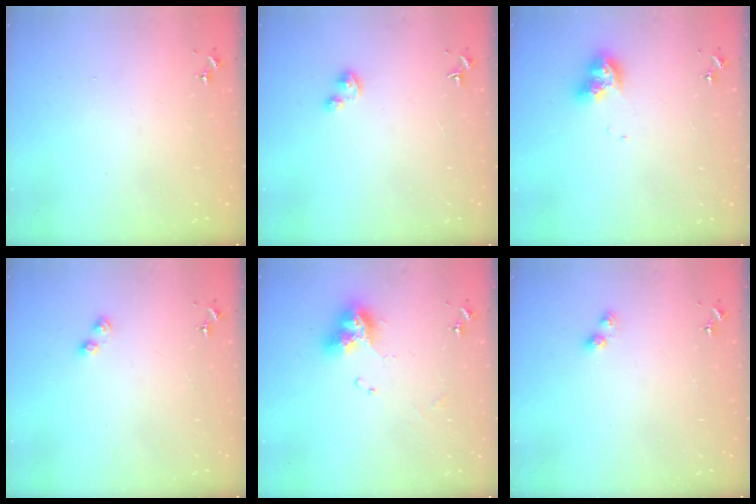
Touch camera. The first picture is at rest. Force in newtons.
{"total": 2.9, "press": 2.9, "slide": 0.1}
{"total": 10.1, "press": 10.0, "slide": 1.2}
{"total": 3.4, "press": 3.4, "slide": 0.5}
{"total": 12.0, "press": 11.9, "slide": 1.3}
{"total": 4.3, "press": 4.1, "slide": 1.2}